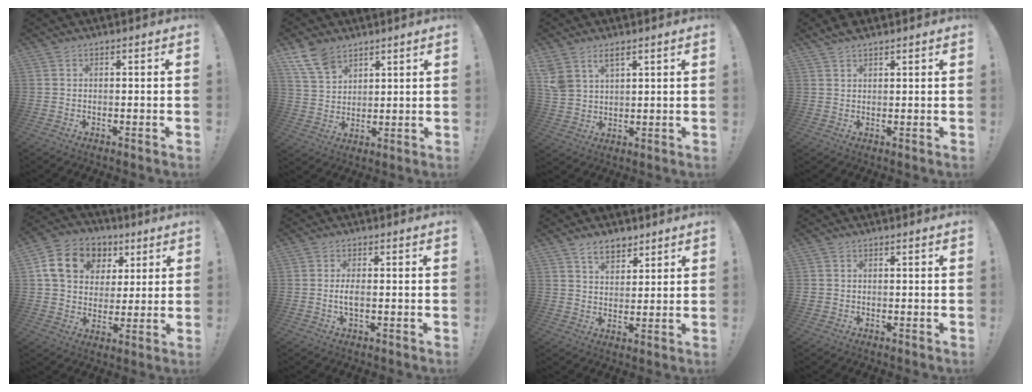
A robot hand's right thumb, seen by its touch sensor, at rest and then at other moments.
{"total": 11.8, "force": [7.6, 7.8, 4.4], "torque": [-0.080, -0.037, 0.153]}
{"total": 6.7, "force": [4.1, 4.2, 3.3], "torque": [-0.062, -0.016, 0.083]}
{"total": 3.2, "force": [2.7, 1.3, 1.0], "torque": [-0.022, -0.011, 0.052]}
{"total": 14.8, "force": [5.9, 11.6, 7.1], "torque": [-0.103, -0.016, 0.115]}
{"total": 2.9, "force": [-0.5, 0.8, 2.7], "torque": [-0.060, 0.003, -0.009]}
{"total": 6.9, "force": [4.8, 4.0, 2.9], "torque": [-0.041, -0.024, 0.088]}
{"total": 1.3, "force": [-0.2, 1.2, 0.4], "torque": [-0.005, 0.004, -0.004]}